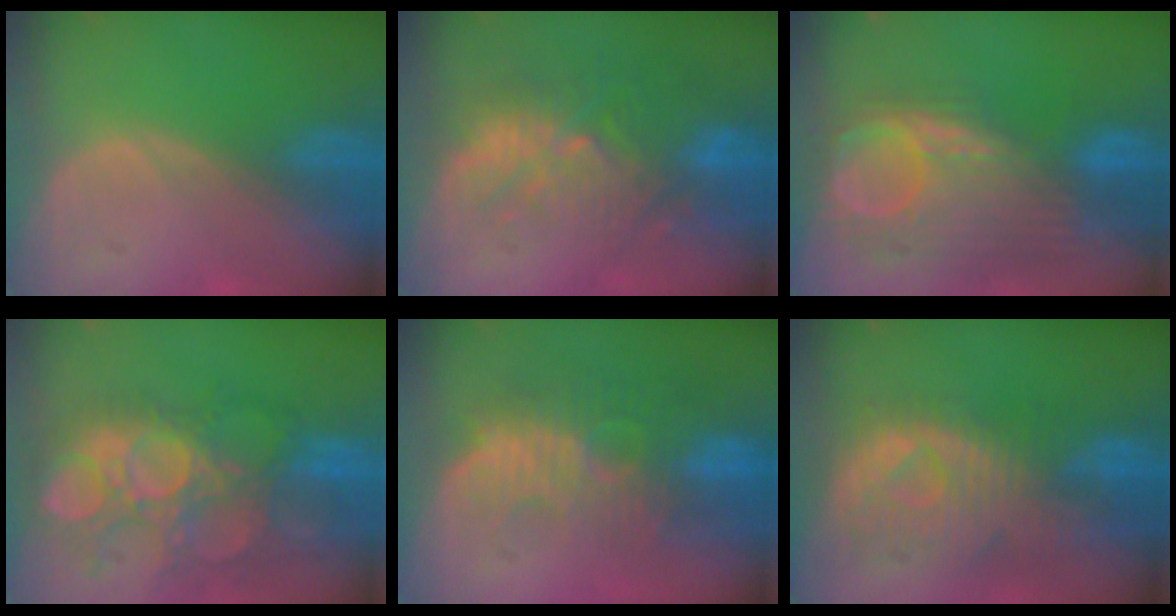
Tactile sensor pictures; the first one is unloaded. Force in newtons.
{"total": 11.0, "press": 9.6, "slide": 5.3}
{"total": 11.7, "press": 10.3, "slide": 5.5}
{"total": 12.0, "press": 11.4, "slide": 3.7}
{"total": 11.1, "press": 9.6, "slide": 5.6}
{"total": 10.9, "press": 9.6, "slide": 5.2}